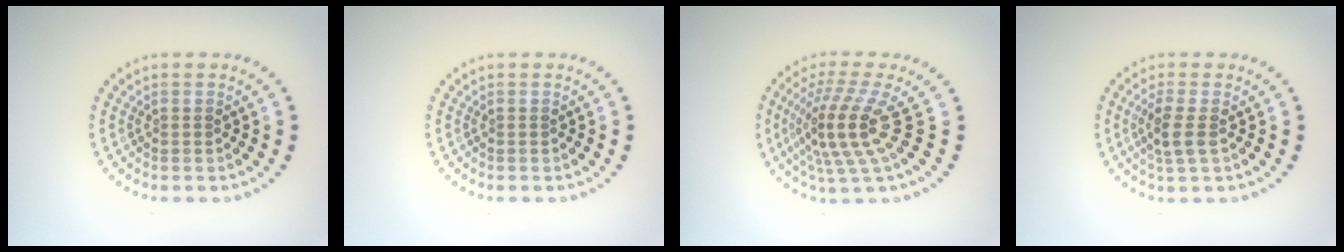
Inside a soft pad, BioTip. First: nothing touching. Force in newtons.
{"total": 0.0}
{"total": 4.9, "press": 3.6, "slide": 3.4}
{"total": 2.4, "press": 2.1, "slide": 1.0}